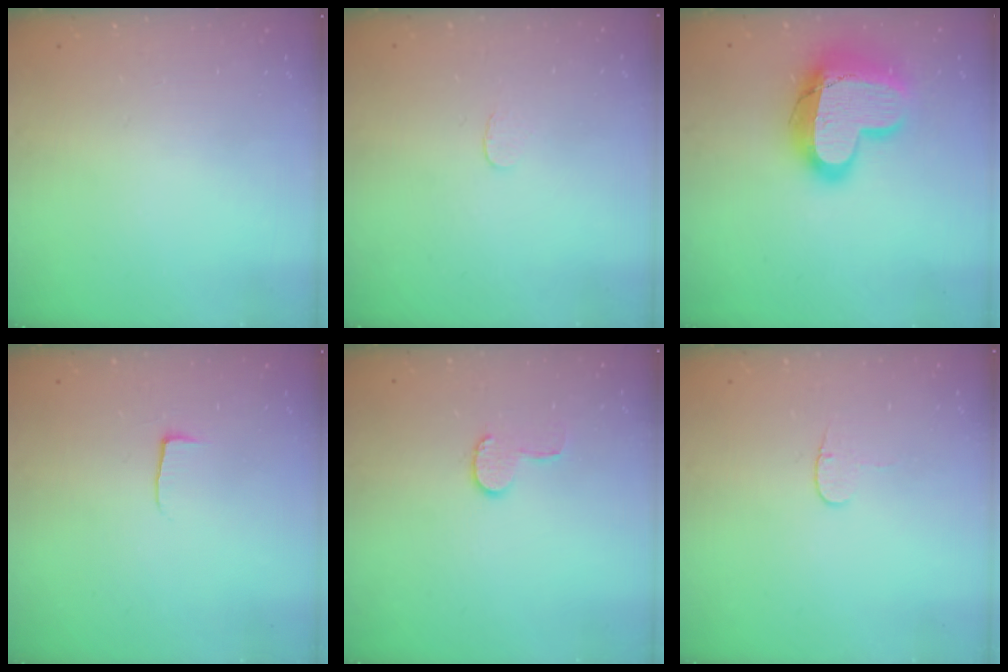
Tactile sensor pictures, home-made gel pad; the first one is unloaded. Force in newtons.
{"total": 3.0, "press": 3.0, "slide": 0.2}
{"total": 20.3, "press": 20.3, "slide": 1.5}
{"total": 3.8, "press": 3.8, "slide": 0.5}
{"total": 6.4, "press": 6.4, "slide": 0.6}
{"total": 3.7, "press": 3.7, "slide": 0.4}